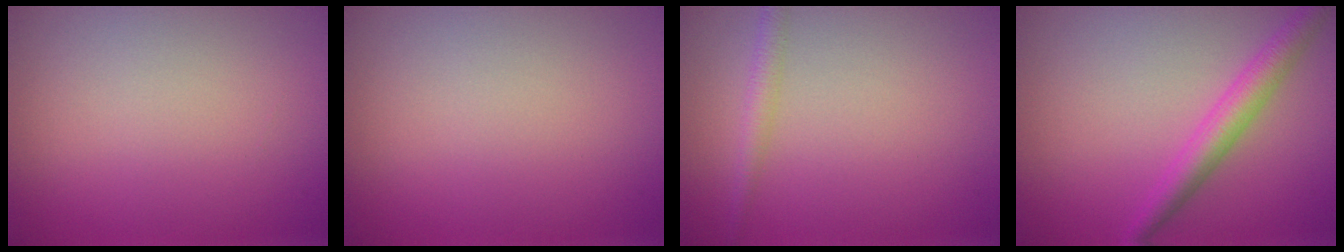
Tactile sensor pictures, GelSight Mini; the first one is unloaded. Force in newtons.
{"total": 0.0}
{"total": 1.7, "press": 1.7, "slide": 0.1}
{"total": 3.4, "press": 3.4, "slide": 0.1}